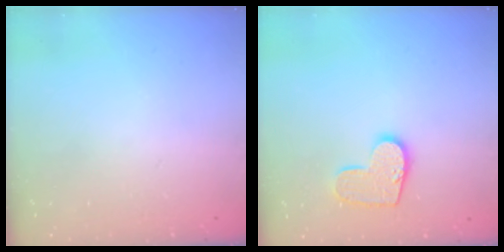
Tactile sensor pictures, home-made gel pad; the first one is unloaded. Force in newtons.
{"total": 10.2, "press": 10.2, "slide": 0.2}